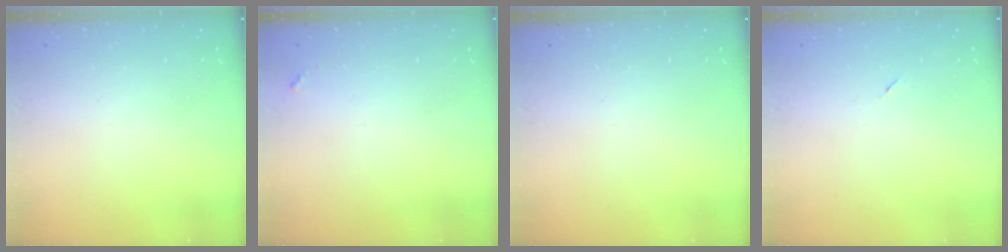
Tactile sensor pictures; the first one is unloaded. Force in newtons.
{"total": 3.5, "press": 3.5, "slide": 0.3}
{"total": 0.0}
{"total": 2.6, "press": 2.3, "slide": 1.2}